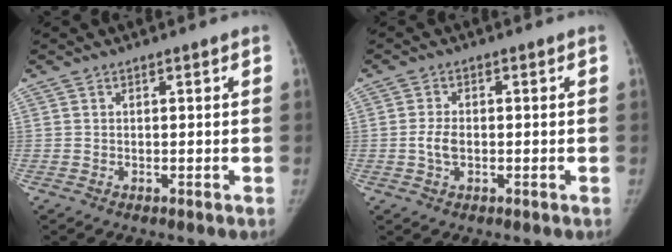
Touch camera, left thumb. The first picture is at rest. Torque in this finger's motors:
{"motor_torque": [-0.09, 0.10, 0.03, 0.07, 0.00]}